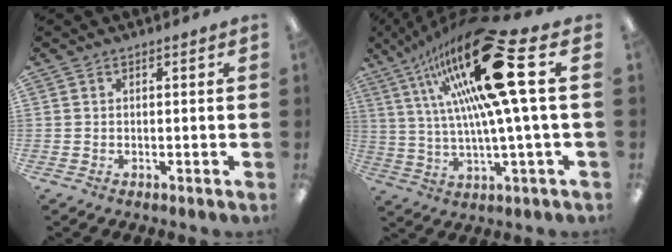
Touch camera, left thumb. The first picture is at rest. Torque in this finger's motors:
{"motor_torque": [2.49, 2.52, 1.93, -0.84, 0.27]}